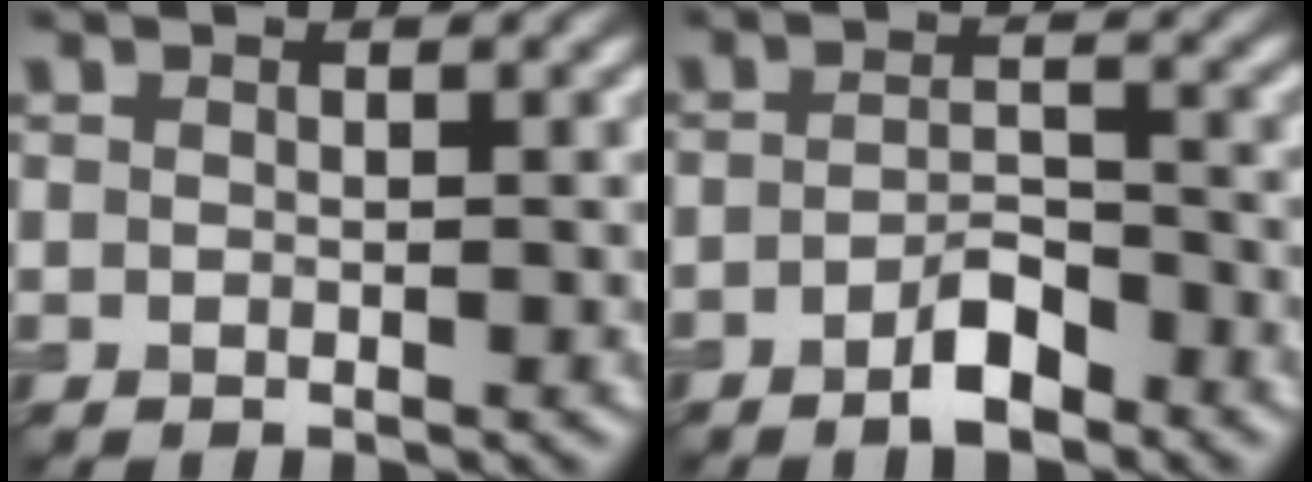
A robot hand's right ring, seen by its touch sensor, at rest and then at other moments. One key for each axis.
{"total": 3.1, "fx": -2.1, "fy": 1.0, "fz": 2.1, "tx": -0.036, "ty": 0.006, "tz": -0.040}